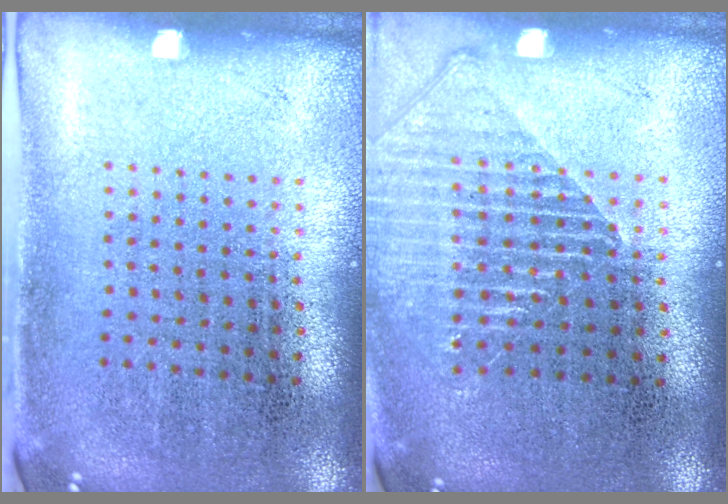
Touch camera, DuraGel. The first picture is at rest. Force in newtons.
{"total": 1.3, "press": 1.3, "slide": 0.4}